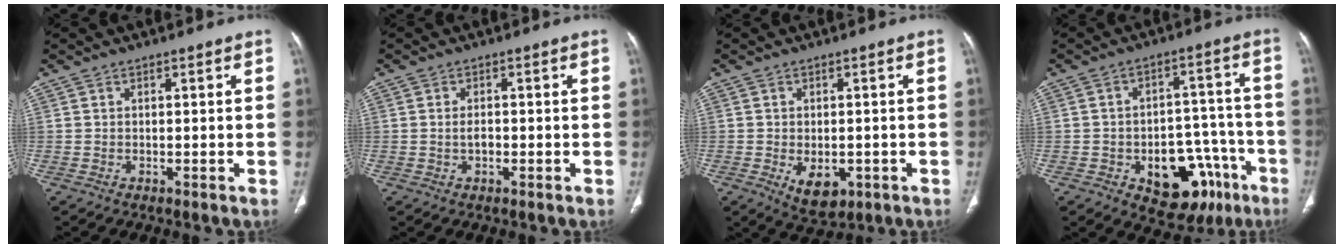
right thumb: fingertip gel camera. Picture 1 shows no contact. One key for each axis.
{"total": 1.8, "fx": -0.3, "fy": 1.0, "fz": 1.4, "tx": -0.028, "ty": 0.002, "tz": -0.006}
{"total": 6.1, "fx": -1.9, "fy": 3.8, "fz": 4.5, "tx": -0.058, "ty": -0.001, "tz": -0.014}
{"total": 16.2, "fx": -7.4, "fy": 9.8, "fz": 10.5, "tx": -0.094, "ty": 0.053, "tz": -0.090}